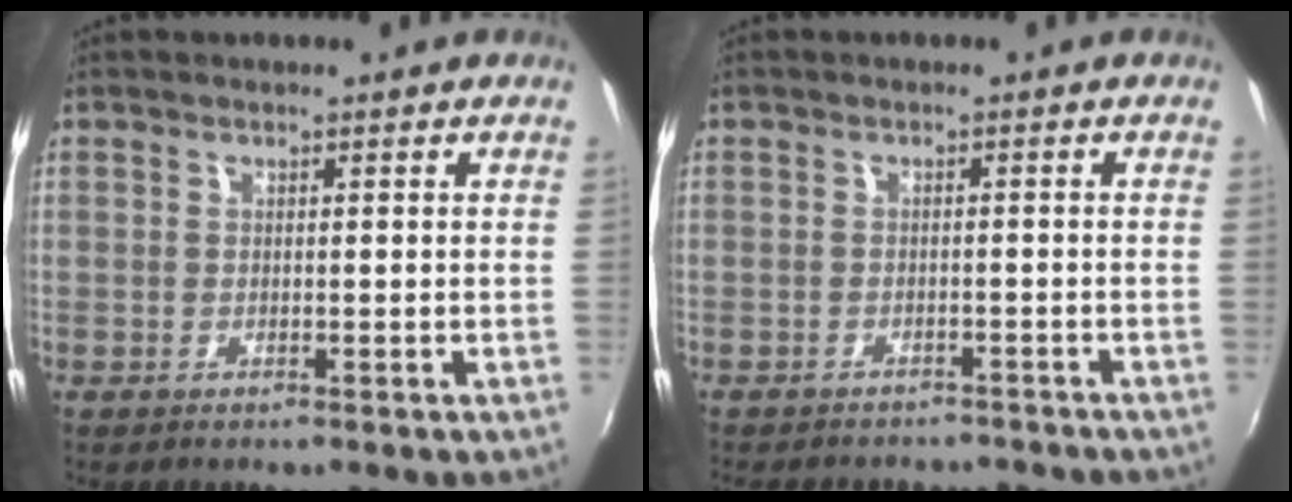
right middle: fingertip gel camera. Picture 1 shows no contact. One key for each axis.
{"total": 8.1, "fx": -7.2, "fy": 2.8, "fz": 2.4, "tx": -0.061, "ty": -0.012, "tz": -0.097}